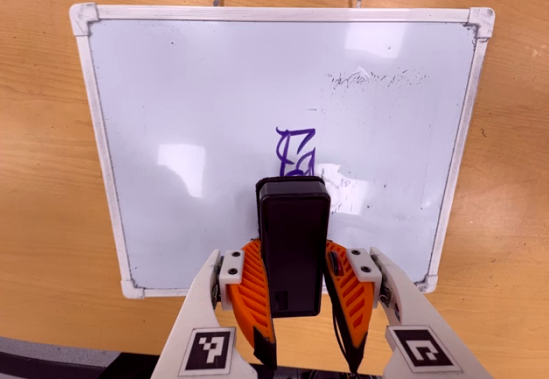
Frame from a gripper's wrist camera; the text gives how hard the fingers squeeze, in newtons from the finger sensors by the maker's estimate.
{"total": 7.4, "left": 6.8, "right": 8.0}